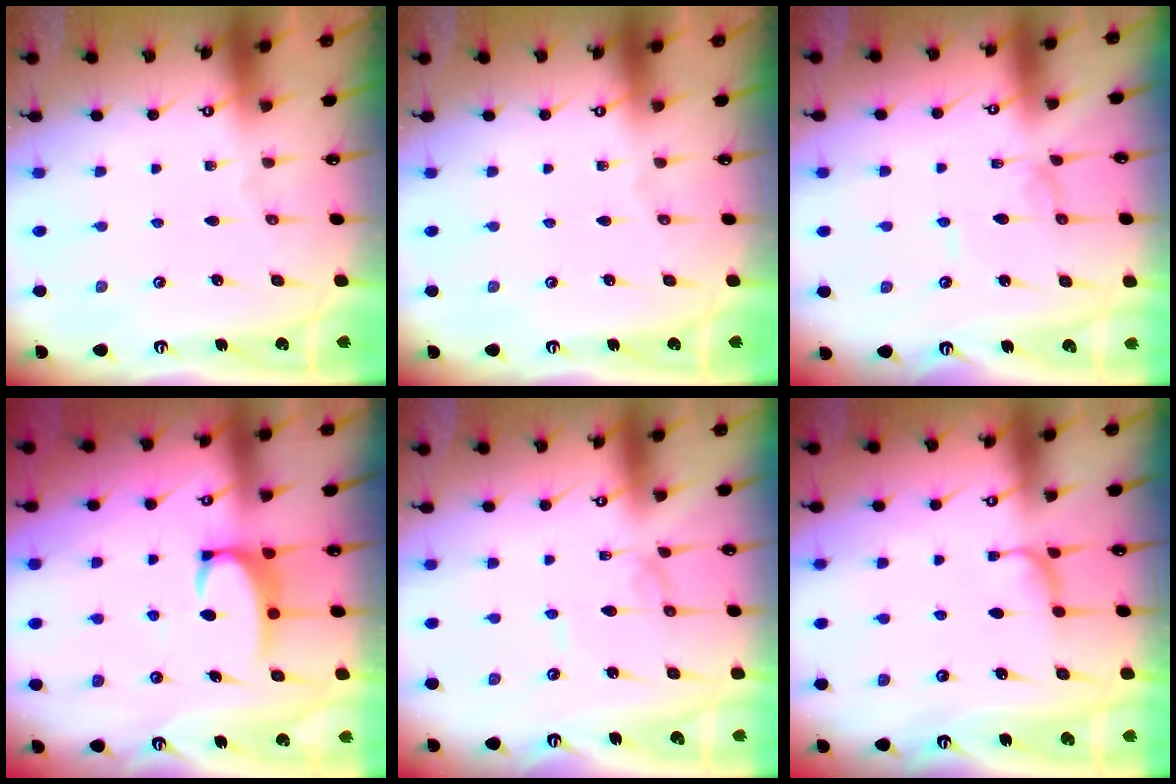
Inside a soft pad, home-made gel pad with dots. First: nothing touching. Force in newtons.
{"total": 0.0}
{"total": 1.6, "press": 1.6, "slide": 0.0}
{"total": 3.2, "press": 3.2, "slide": 0.4}
{"total": 1.6, "press": 1.6, "slide": 0.0}
{"total": 1.6, "press": 1.3, "slide": 0.8}